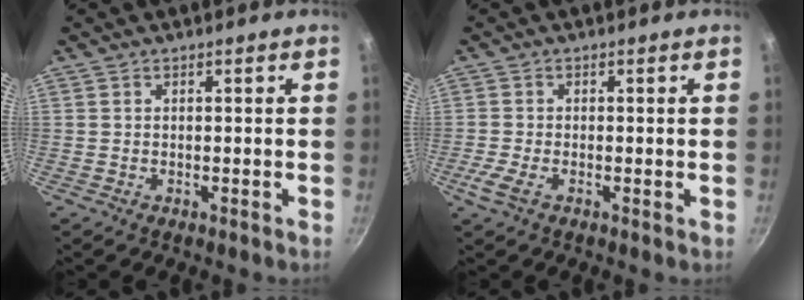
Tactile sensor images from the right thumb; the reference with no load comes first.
{"total": 2.9, "force": [-1.1, 1.0, 2.4], "torque": [-0.057, -0.002, -0.028]}